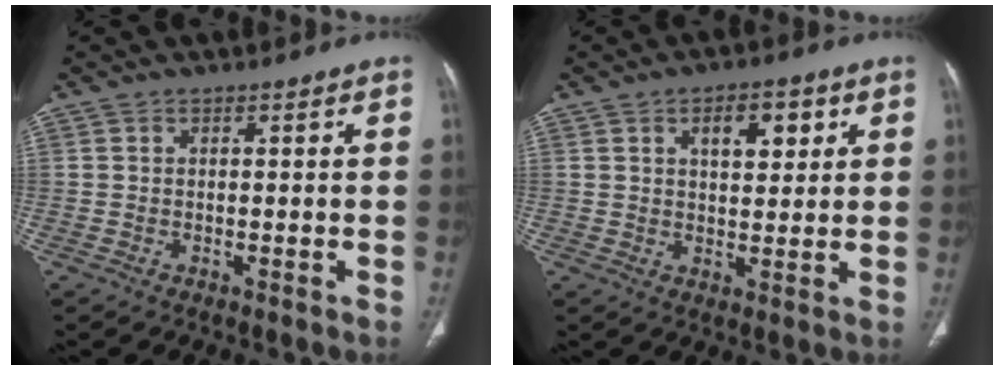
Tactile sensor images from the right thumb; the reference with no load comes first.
{"total": 7.0, "force": [2.9, 3.5, 5.3], "torque": [-0.058, -0.010, 0.042]}